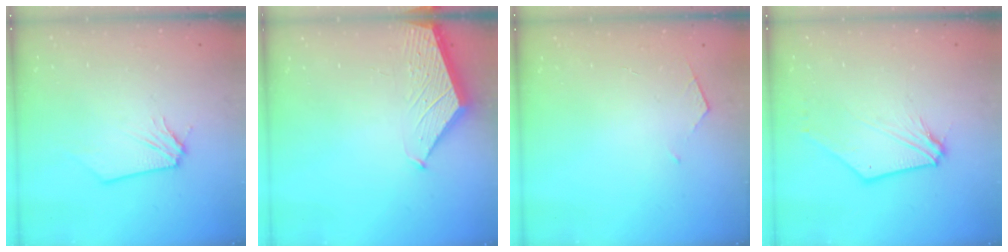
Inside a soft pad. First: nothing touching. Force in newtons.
{"total": 1.6, "press": 1.6, "slide": 0.2}
{"total": 2.7, "press": 2.7, "slide": 0.3}
{"total": 7.9, "press": 7.8, "slide": 1.3}